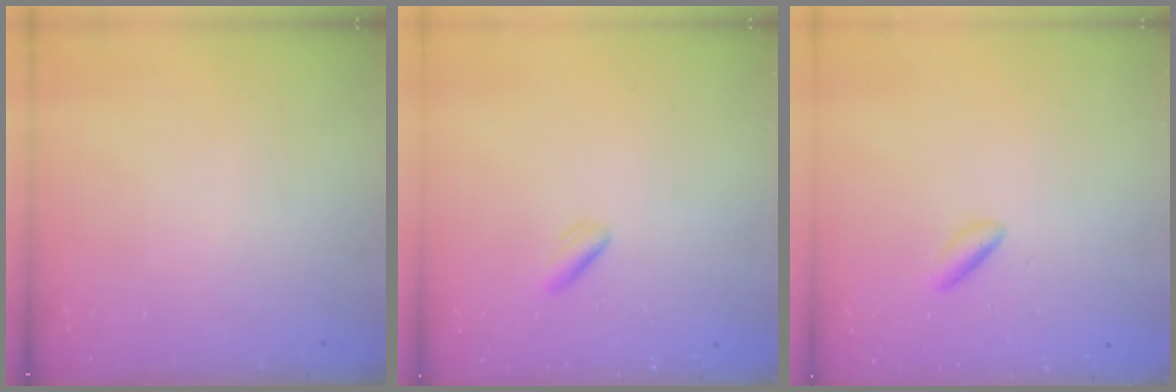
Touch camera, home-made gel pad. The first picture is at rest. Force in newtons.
{"total": 2.0, "press": 1.9, "slide": 0.7}
{"total": 2.5, "press": 2.3, "slide": 0.9}